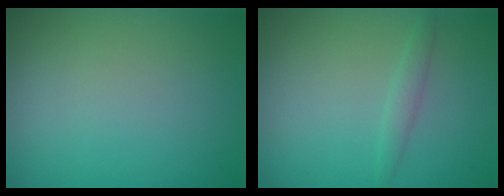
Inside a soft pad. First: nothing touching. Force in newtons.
{"total": 1.2, "press": 1.2, "slide": 0.1}